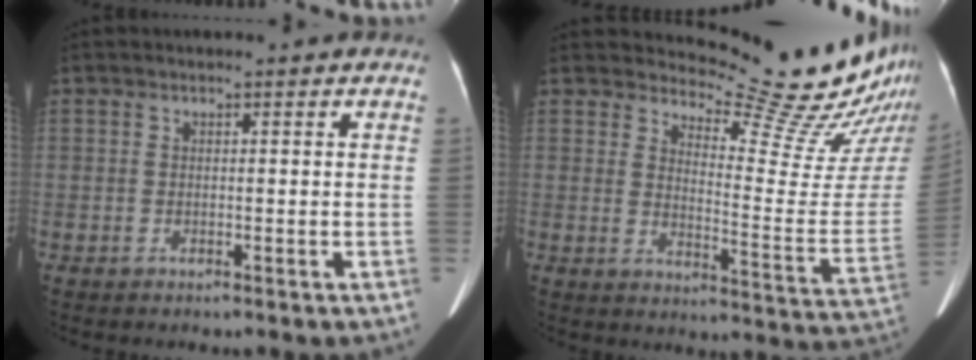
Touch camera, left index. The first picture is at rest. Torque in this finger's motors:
{"motor_torque": [0.02, -1.00, -0.01, -0.03]}